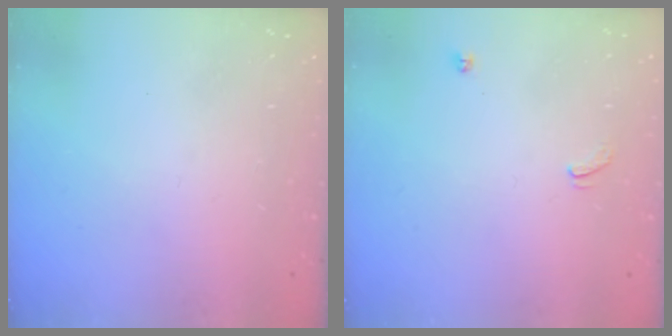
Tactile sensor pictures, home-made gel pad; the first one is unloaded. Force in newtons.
{"total": 0.5, "press": 0.4, "slide": 0.3}